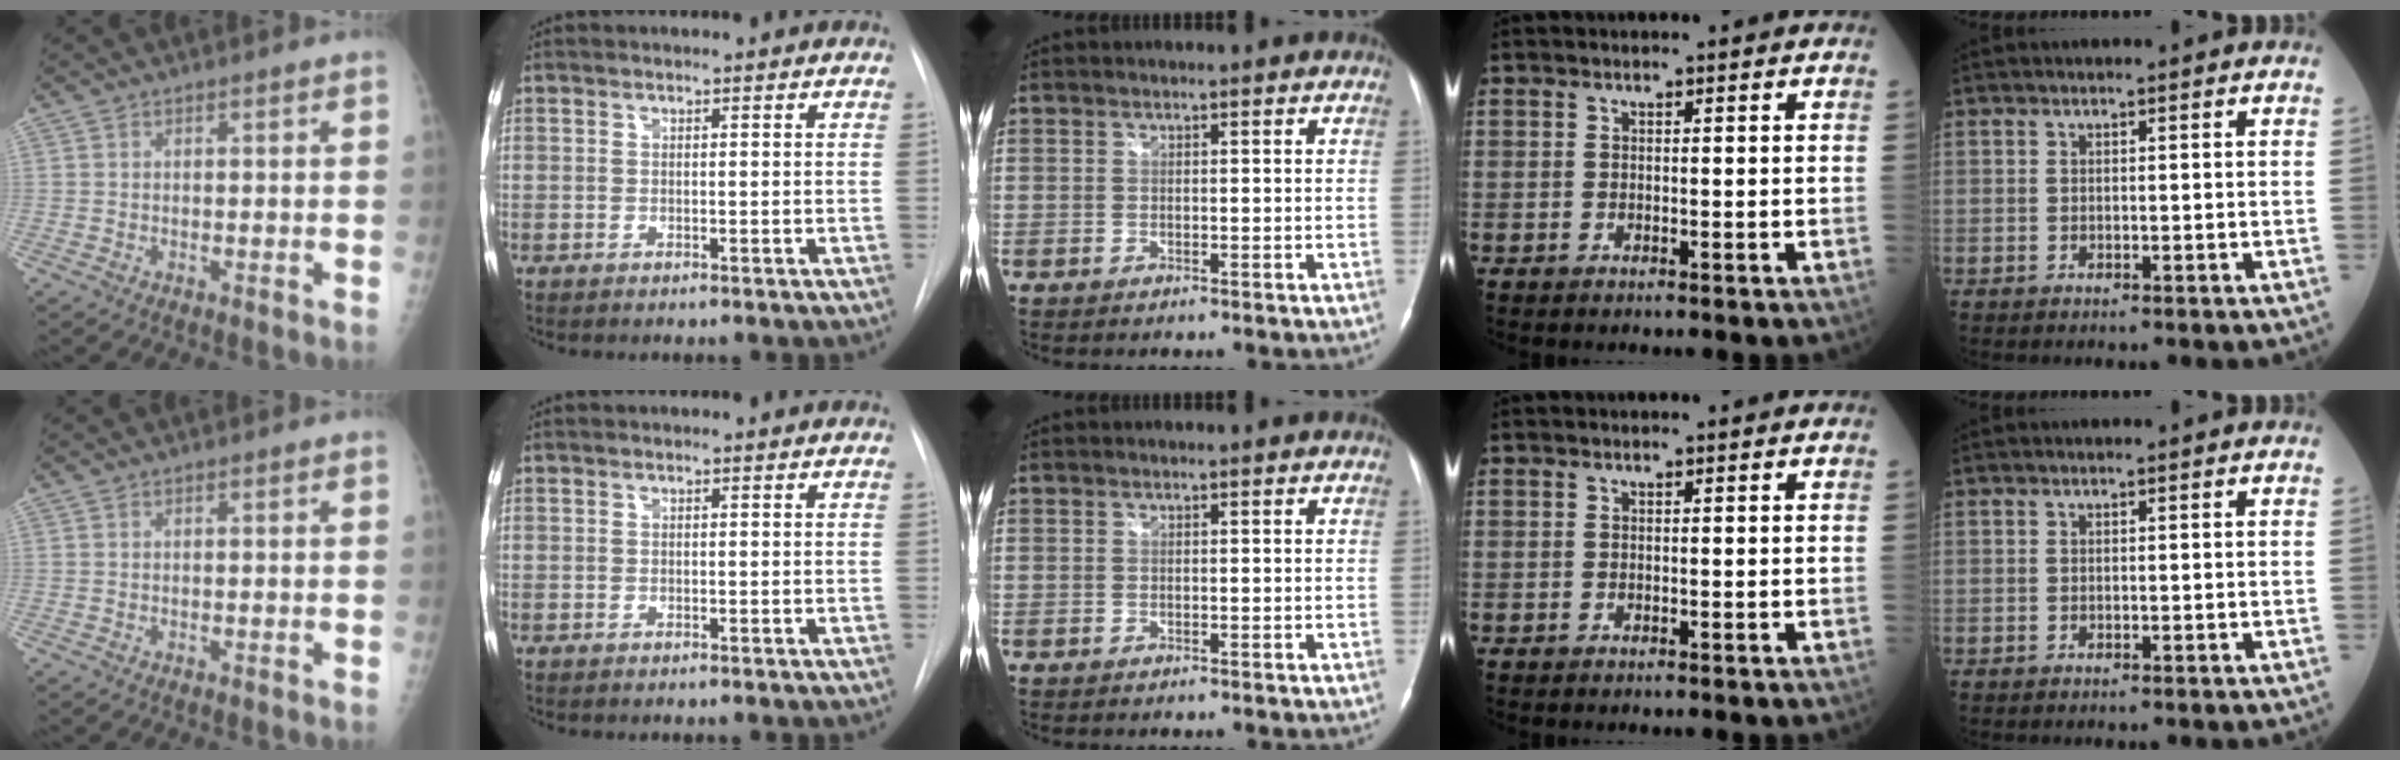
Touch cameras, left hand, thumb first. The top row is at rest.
{}